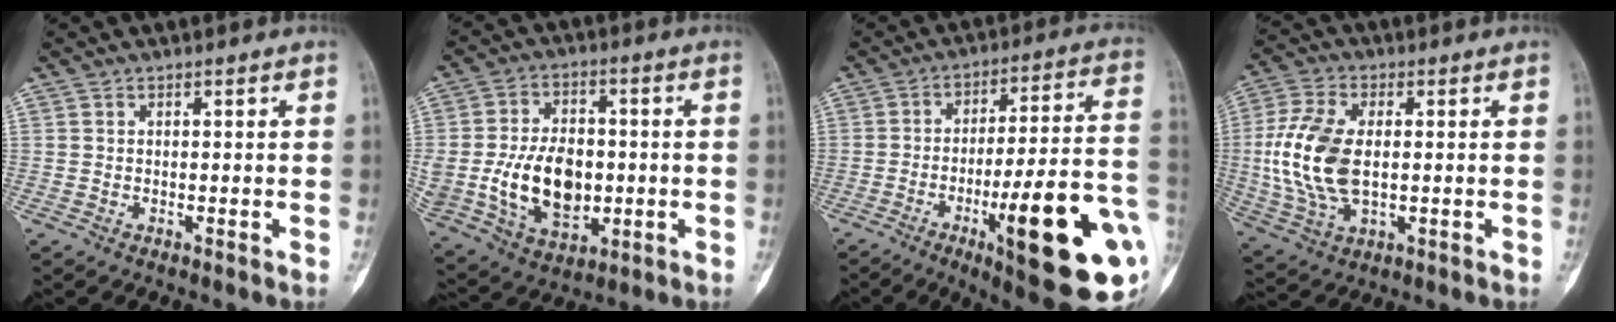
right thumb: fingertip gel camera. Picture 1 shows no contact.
{"total": 16.8, "force": [-1.5, 11.4, 12.2], "torque": [-0.200, 0.006, -0.005]}
{"total": 24.8, "force": [-7.7, 5.2, 23.0], "torque": [-0.285, 0.014, -0.098]}
{"total": 14.6, "force": [0.3, 8.2, 12.1], "torque": [-0.255, -0.001, 0.009]}